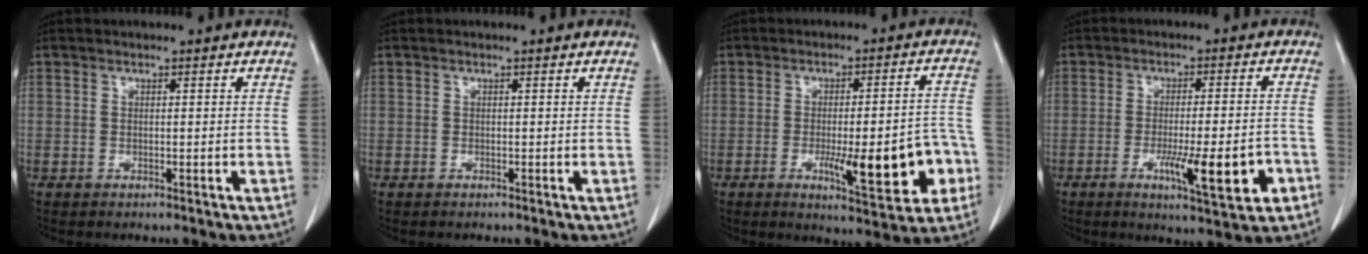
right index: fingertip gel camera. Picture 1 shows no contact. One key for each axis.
{"total": 0.0}
{"total": 12.9, "fx": -3.9, "fy": 2.8, "fz": 12.0, "tx": -0.155, "ty": 0.008, "tz": -0.044}
{"total": 10.1, "fx": -3.9, "fy": 1.1, "fz": 9.3, "tx": -0.134, "ty": -0.013, "tz": -0.053}